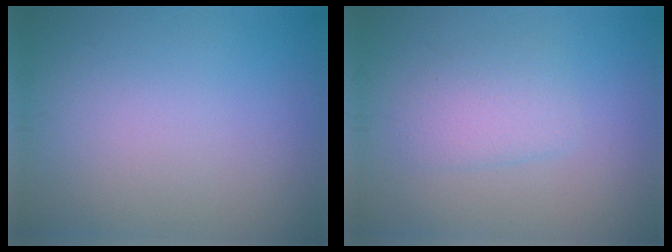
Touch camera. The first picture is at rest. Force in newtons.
{"total": 2.4, "press": 2.4, "slide": 0.1}